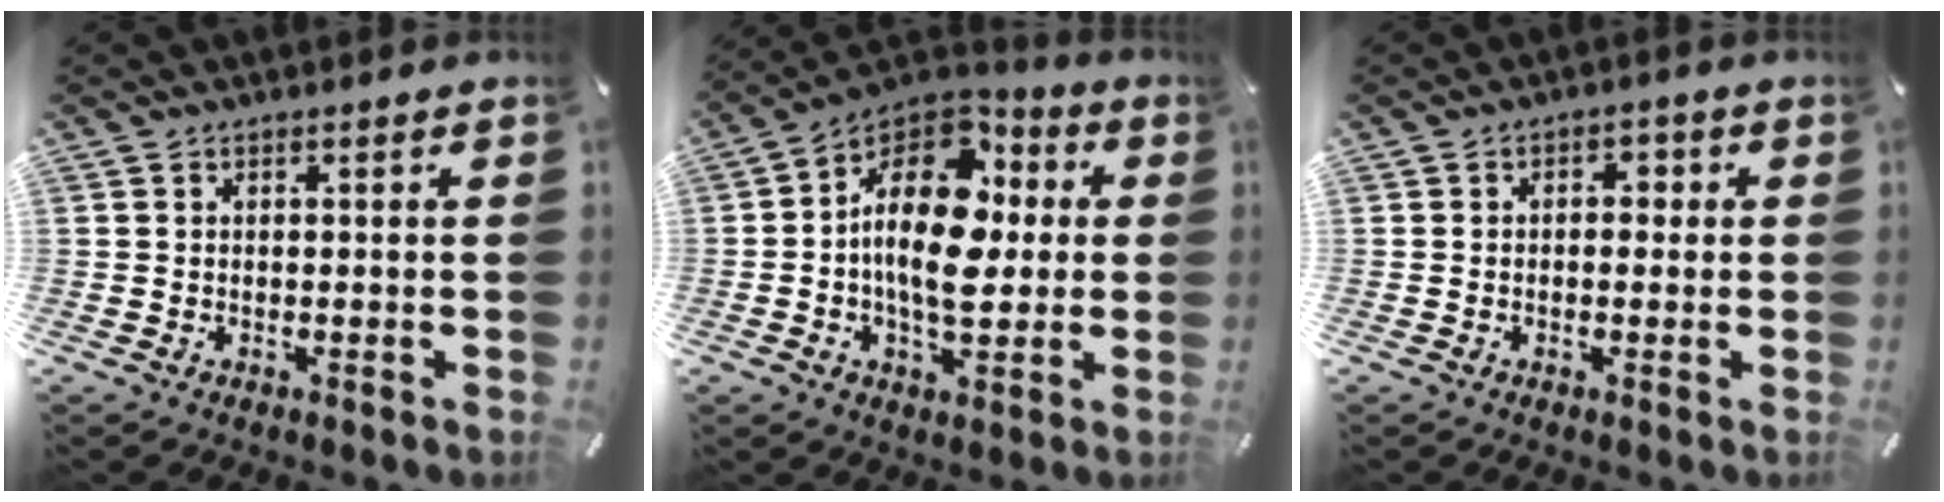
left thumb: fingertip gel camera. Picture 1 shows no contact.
{"total": 18.6, "force": [1.9, 11.8, 14.3], "torque": [-0.266, -0.020, 0.027]}
{"total": 2.7, "force": [-0.6, 1.9, 1.9], "torque": [-0.030, 0.009, -0.016]}